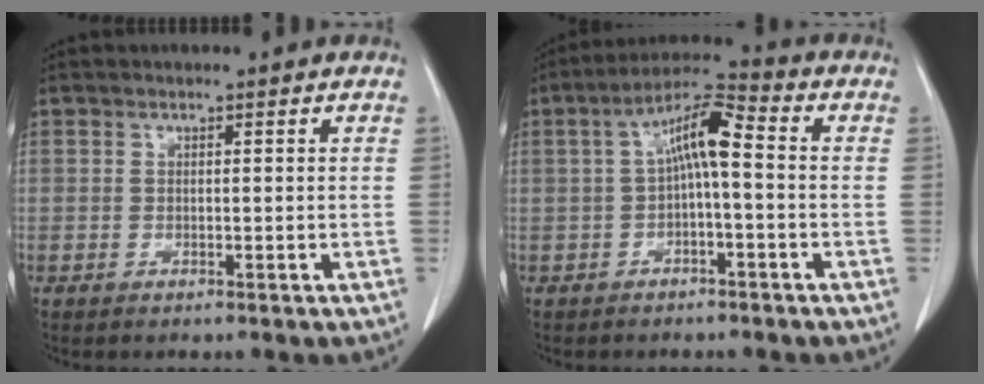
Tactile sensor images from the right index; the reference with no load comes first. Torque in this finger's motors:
{"motor_torque": [0.61, -0.19, 0.31, 0.13]}